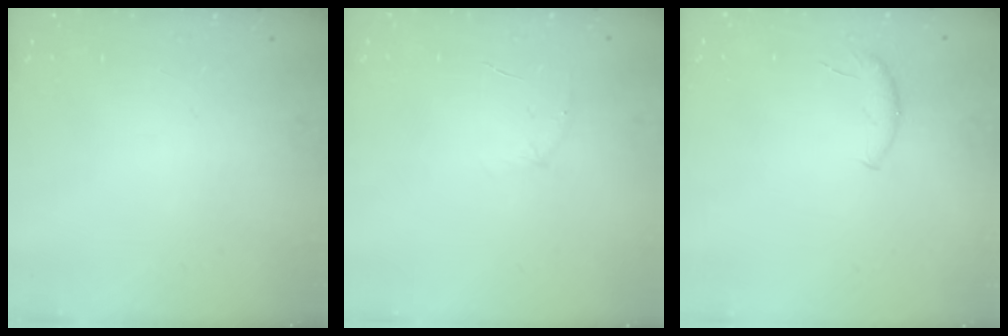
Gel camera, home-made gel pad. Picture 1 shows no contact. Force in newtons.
{"total": 4.7, "press": 4.4, "slide": 1.4}
{"total": 5.4, "press": 5.4, "slide": 0.2}